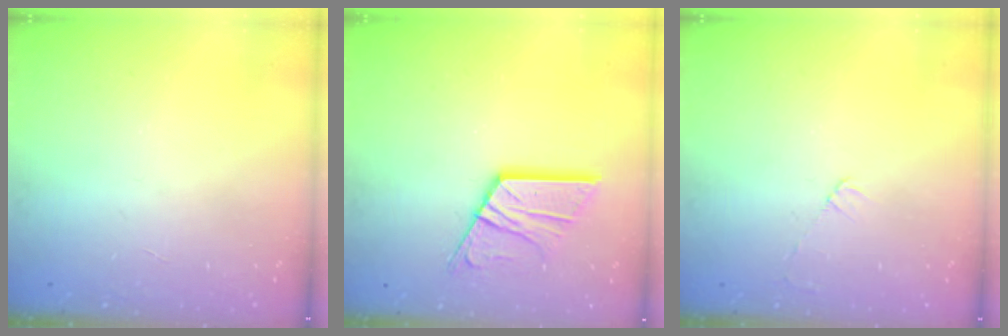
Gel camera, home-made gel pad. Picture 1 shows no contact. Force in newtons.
{"total": 14.3, "press": 14.2, "slide": 1.4}
{"total": 3.1, "press": 3.0, "slide": 0.4}